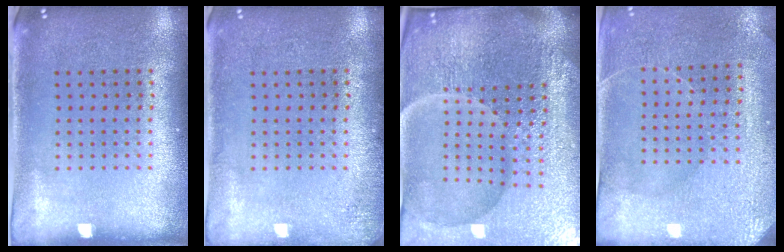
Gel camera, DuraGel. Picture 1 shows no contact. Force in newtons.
{"total": 1.3, "press": 1.3, "slide": 0.2}
{"total": 7.1, "press": 6.3, "slide": 3.3}
{"total": 3.0, "press": 2.9, "slide": 0.6}